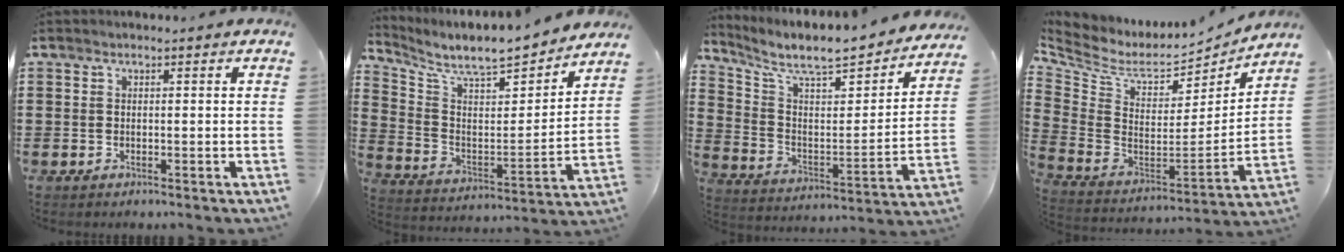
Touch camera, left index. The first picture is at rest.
{"total": 7.6, "force": [7.1, 1.1, 2.5], "torque": [-0.078, -0.062, 0.115]}
{"total": 7.3, "force": [6.3, 1.3, 3.4], "torque": [-0.099, -0.051, 0.103]}
{"total": 6.1, "force": [4.8, 2.8, 2.5], "torque": [-0.082, -0.047, 0.080]}